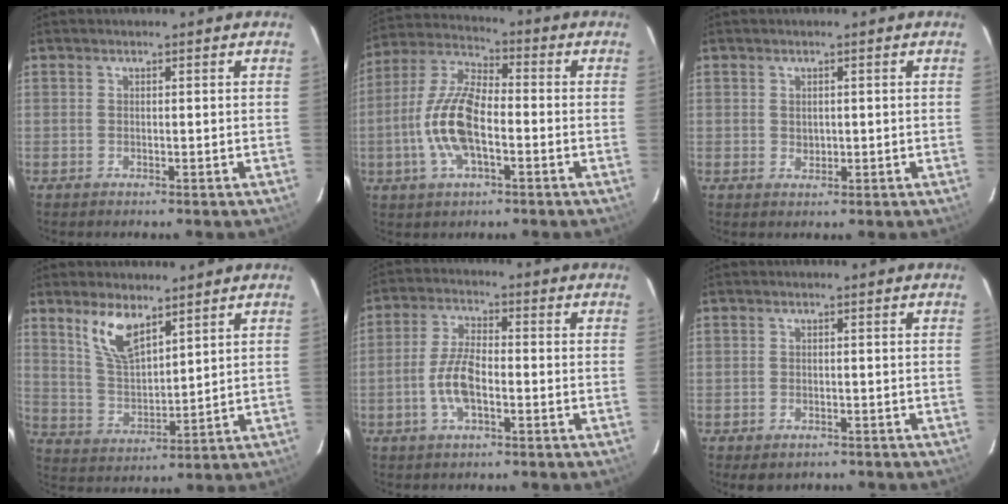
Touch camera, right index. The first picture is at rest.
{"total": 13.2, "force": [-3.2, 5.5, 11.5], "torque": [-0.247, 0.005, -0.066]}
{"total": 1.3, "force": [0.3, 1.1, 0.5], "torque": [-0.005, 0.003, 0.008]}
{"total": 8.8, "force": [5.8, 3.3, 5.7], "torque": [-0.108, 0.001, 0.123]}
{"total": 7.3, "force": [-2.3, 2.8, 6.3], "torque": [-0.135, 0.006, -0.046]}
{"total": 3.0, "force": [-1.9, 1.9, 1.2], "torque": [-0.027, -0.009, -0.023]}